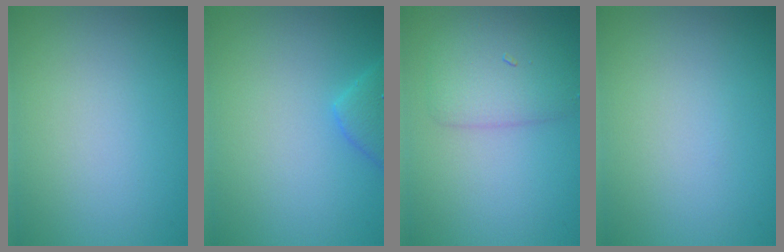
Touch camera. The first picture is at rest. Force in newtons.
{"total": 2.3, "press": 2.3, "slide": 0.2}
{"total": 3.4, "press": 3.4, "slide": 0.2}
{"total": 0.0}